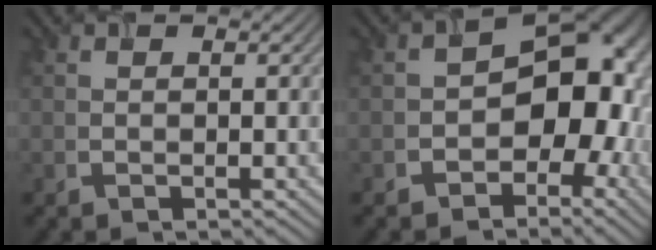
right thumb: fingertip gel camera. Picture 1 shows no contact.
{"total": 9.9, "force": [-2.8, 7.0, 6.4], "torque": [-0.043, 0.005, -0.052]}